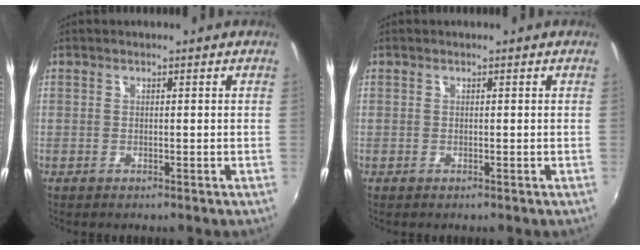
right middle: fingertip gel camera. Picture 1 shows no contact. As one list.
[{"total": 0.0}]